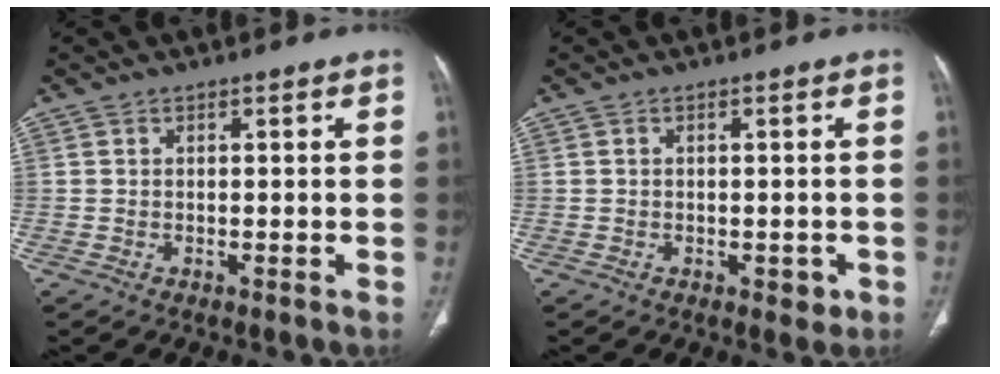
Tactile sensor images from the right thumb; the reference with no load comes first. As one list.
[{"total": 2.1, "force": [-0.7, 1.3, 1.5], "torque": [-0.009, 0.000, -0.005]}]